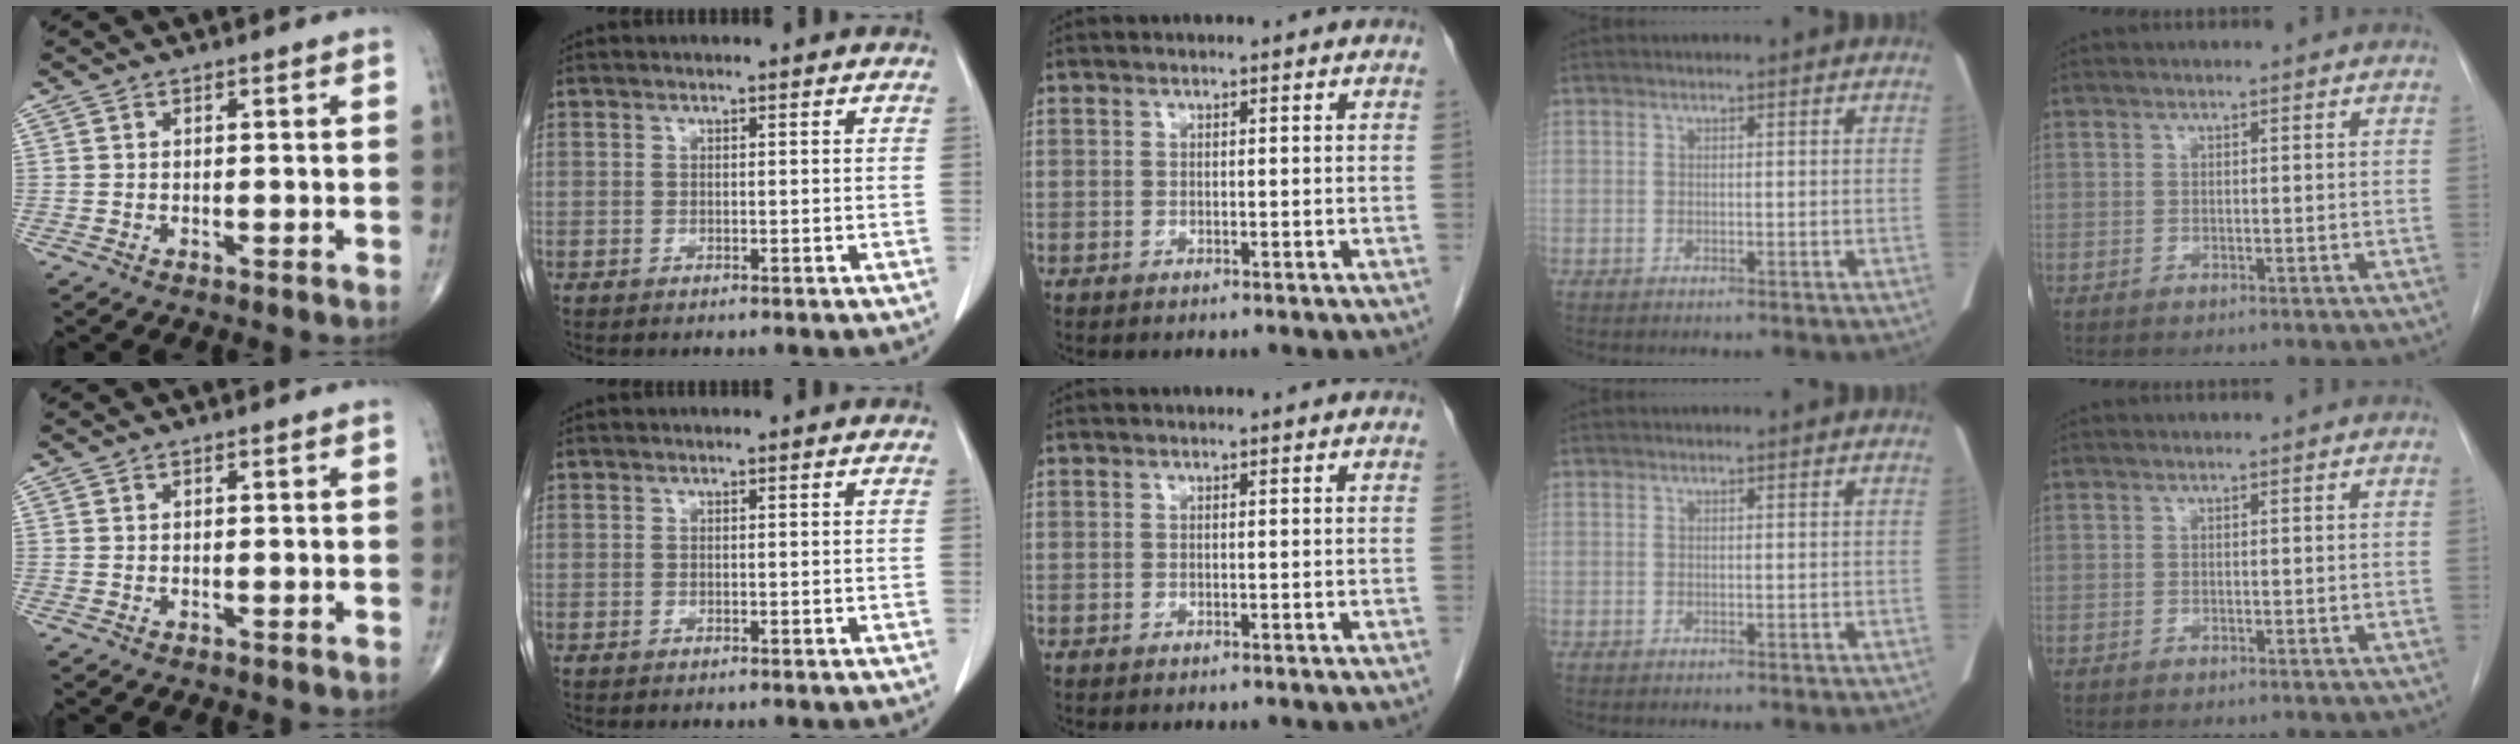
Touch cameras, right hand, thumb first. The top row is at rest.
{}